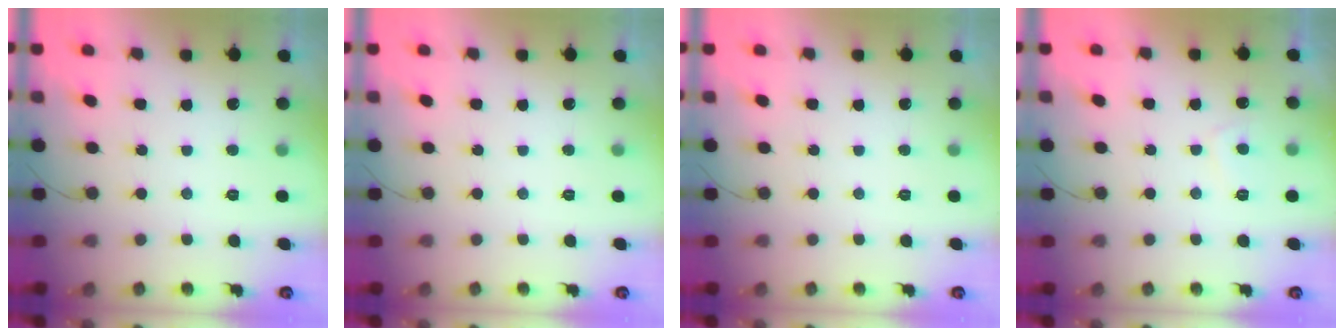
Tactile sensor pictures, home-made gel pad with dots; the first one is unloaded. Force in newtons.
{"total": 0.0}
{"total": 0.0}
{"total": 2.8, "press": 2.7, "slide": 0.9}